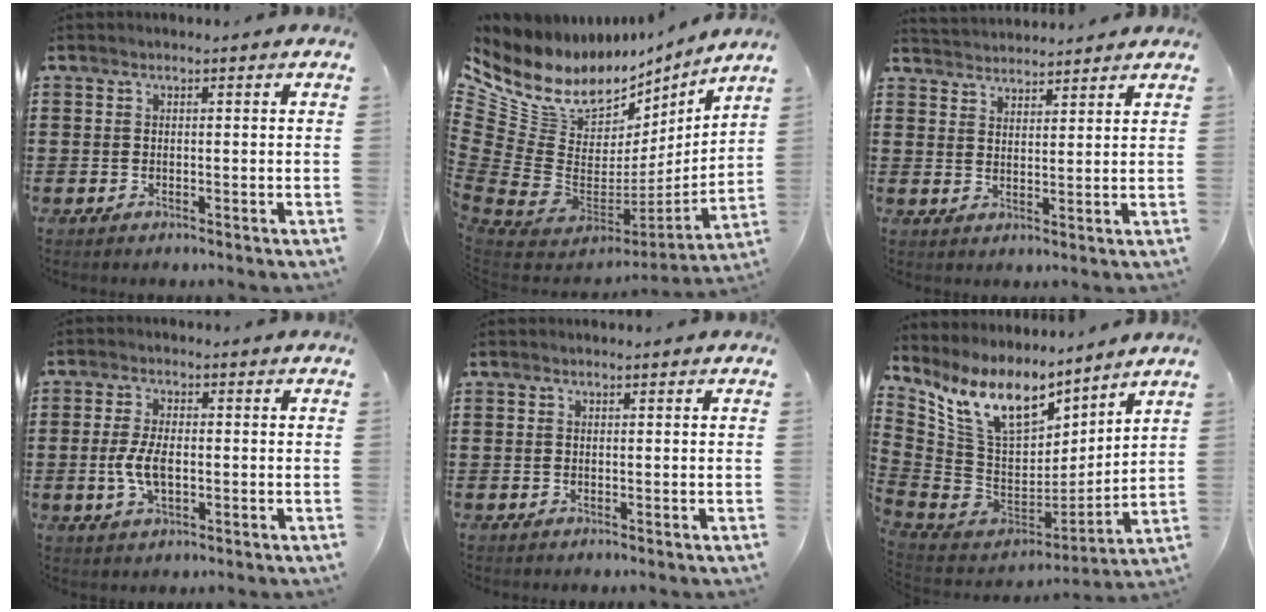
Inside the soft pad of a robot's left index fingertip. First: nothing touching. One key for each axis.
{"total": 10.0, "fx": 6.1, "fy": 7.0, "fz": 3.7, "tx": -0.127, "ty": -0.072, "tz": 0.105}
{"total": 2.9, "fx": 2.9, "fy": 0.1, "fz": -0.5, "tx": 0.000, "ty": -0.010, "tz": 0.055}
{"total": 5.4, "fx": -0.7, "fy": 2.5, "fz": 4.7, "tx": -0.105, "ty": -0.004, "tz": -0.017}
{"total": 0.0}
{"total": 12.7, "fx": 8.1, "fy": 6.0, "fz": 7.8, "tx": -0.202, "ty": -0.047, "tz": 0.146}